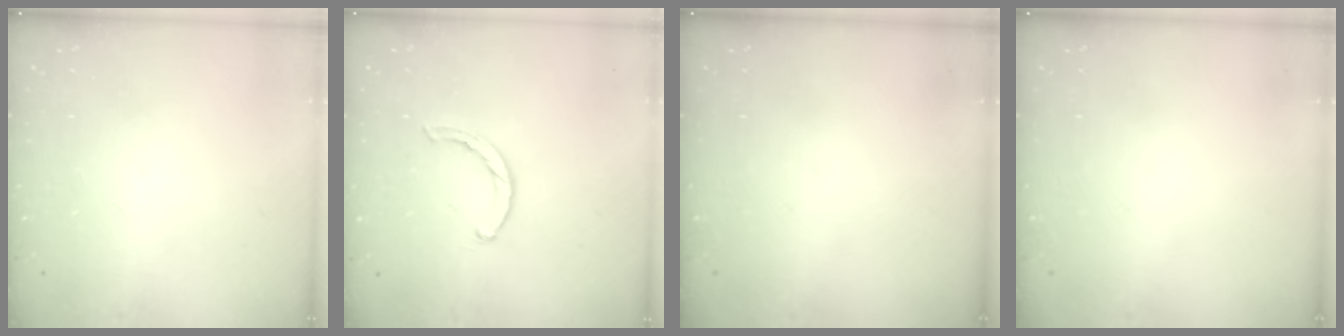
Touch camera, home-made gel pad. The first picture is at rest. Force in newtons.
{"total": 2.3, "press": 2.3, "slide": 0.4}
{"total": 0.0}
{"total": 0.0}